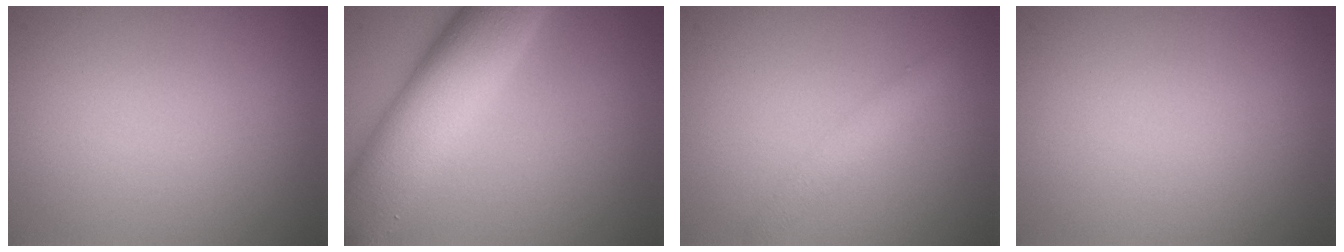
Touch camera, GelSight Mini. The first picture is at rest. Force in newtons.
{"total": 9.9, "press": 9.9, "slide": 0.0}
{"total": 1.6, "press": 1.6, "slide": 0.2}
{"total": 0.0}